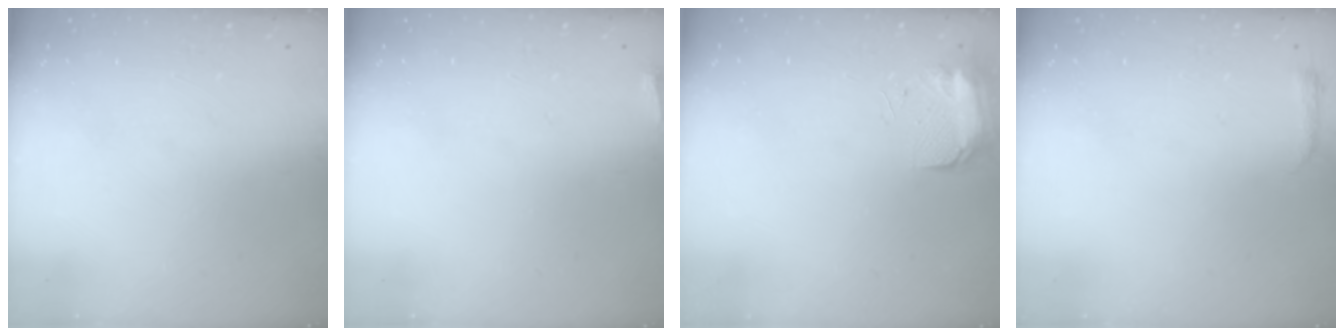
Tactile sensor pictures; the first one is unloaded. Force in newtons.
{"total": 2.7, "press": 2.6, "slide": 0.9}
{"total": 8.9, "press": 8.8, "slide": 1.1}
{"total": 3.0, "press": 2.9, "slide": 0.6}